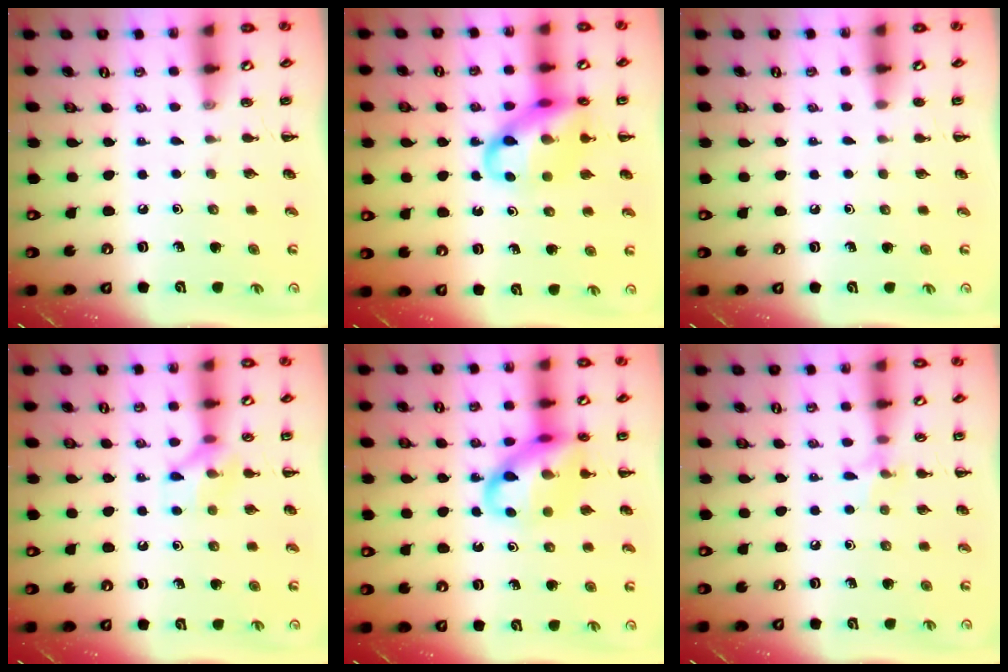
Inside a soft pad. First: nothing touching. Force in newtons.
{"total": 15.8, "press": 15.5, "slide": 3.0}
{"total": 1.9, "press": 1.9, "slide": 0.4}
{"total": 8.2, "press": 8.2, "slide": 0.7}
{"total": 15.0, "press": 14.7, "slide": 2.8}
{"total": 6.1, "press": 5.8, "slide": 2.0}